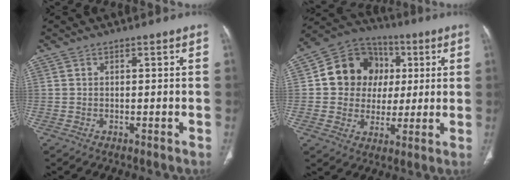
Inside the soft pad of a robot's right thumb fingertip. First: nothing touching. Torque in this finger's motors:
{"motor_torque": [-0.42, 1.55, 0.80, -0.56, 0.07]}